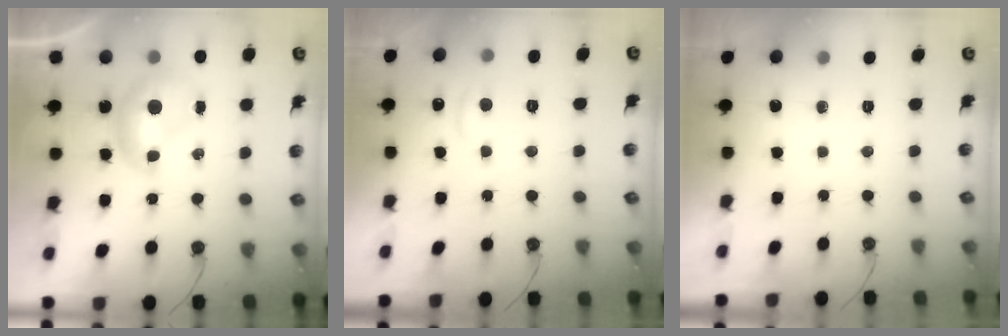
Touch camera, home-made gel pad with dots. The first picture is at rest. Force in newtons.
{"total": 0.9, "press": 0.7, "slide": 0.6}
{"total": 0.0}